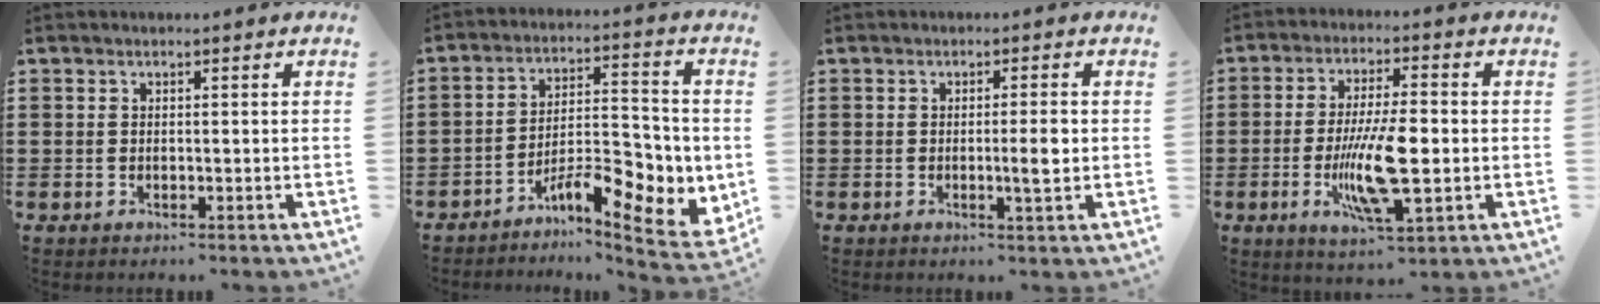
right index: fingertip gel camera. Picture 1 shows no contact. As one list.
[{"total": 10.2, "force": [-5.6, 3.7, 7.6], "torque": [-0.093, 0.006, -0.099]}, {"total": 3.2, "force": [-0.3, 0.1, 3.2], "torque": [-0.054, -0.005, -0.008]}, {"total": 11.5, "force": [-2.2, 3.3, 10.8], "torque": [-0.200, -0.013, -0.039]}]